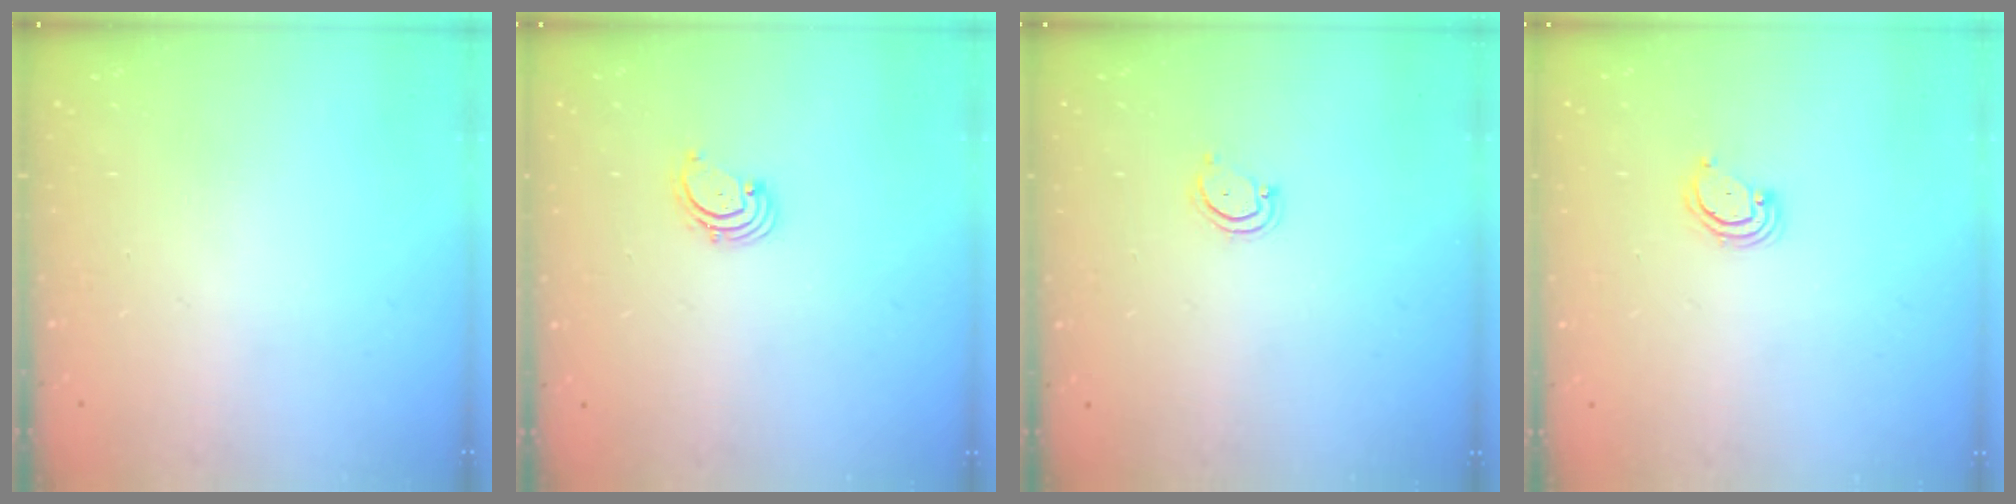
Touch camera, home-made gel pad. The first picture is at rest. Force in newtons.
{"total": 1.6, "press": 1.6, "slide": 0.2}
{"total": 3.8, "press": 3.8, "slide": 0.2}
{"total": 2.9, "press": 2.9, "slide": 0.3}